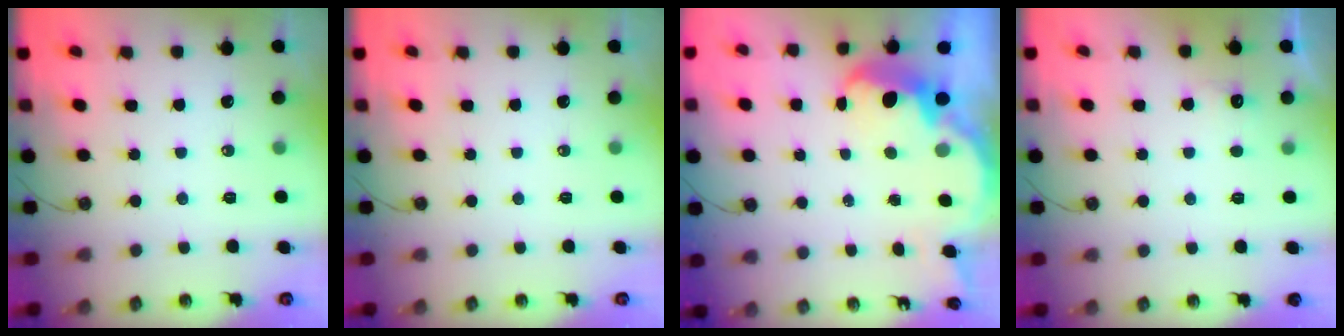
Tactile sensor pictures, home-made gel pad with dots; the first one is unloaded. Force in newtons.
{"total": 0.0}
{"total": 5.8, "press": 5.7, "slide": 0.6}
{"total": 6.4, "press": 6.3, "slide": 1.2}